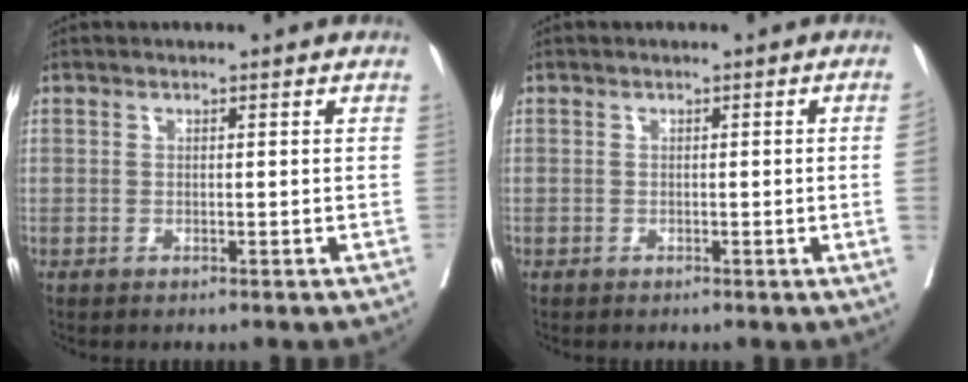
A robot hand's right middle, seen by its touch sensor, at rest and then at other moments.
{"total": 1.9, "force": [-0.3, -0.7, 1.7], "torque": [-0.019, -0.002, -0.002]}